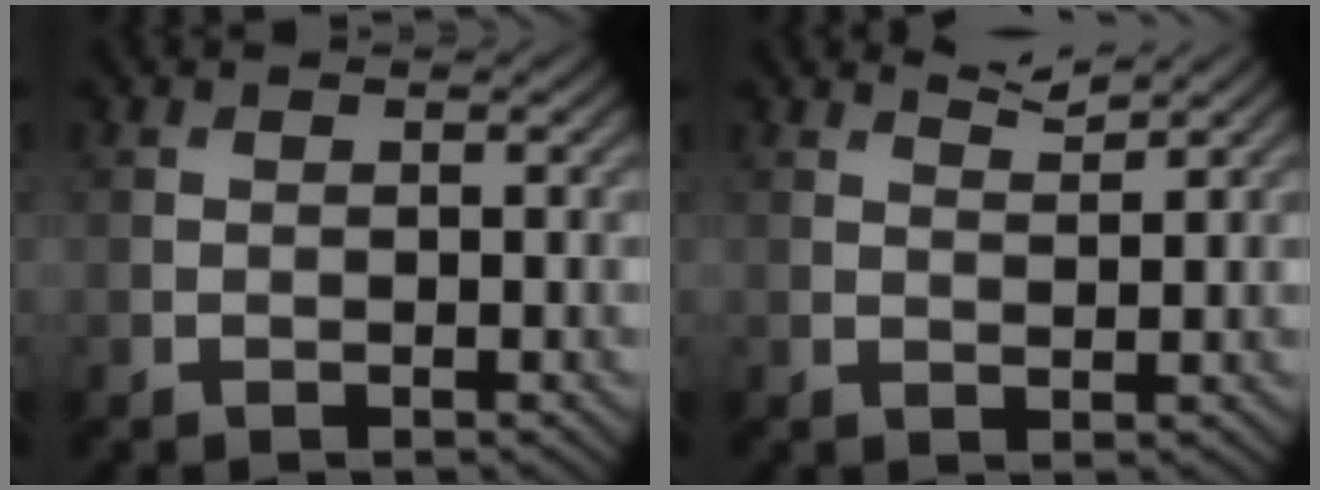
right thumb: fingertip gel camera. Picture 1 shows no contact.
{"total": 1.9, "force": [1.7, 0.1, 0.8], "torque": [-0.022, 0.003, 0.035]}